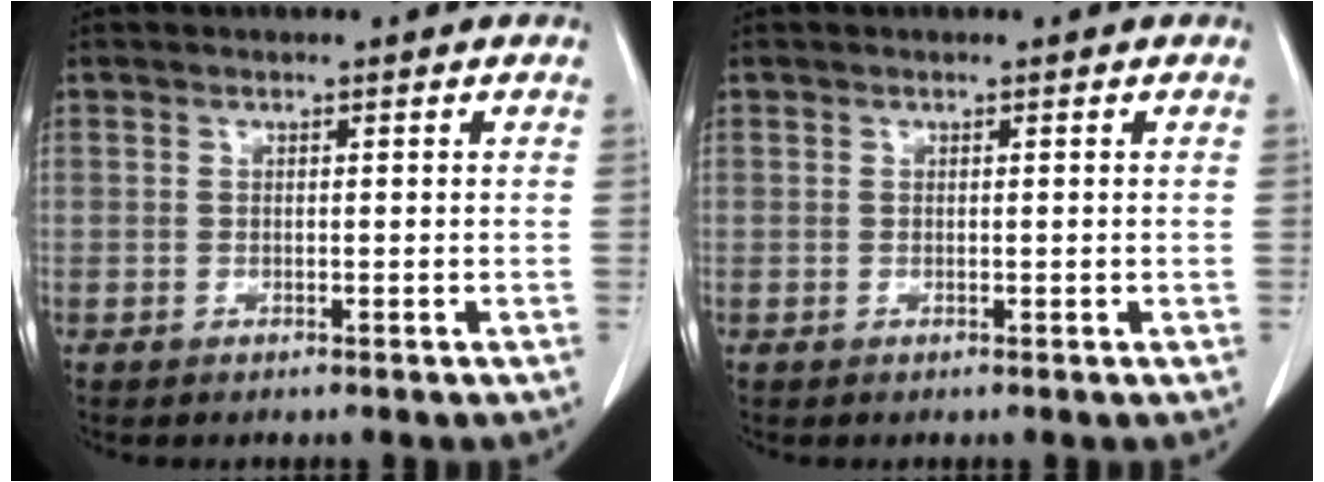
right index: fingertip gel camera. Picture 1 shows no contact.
{"total": 0.0}